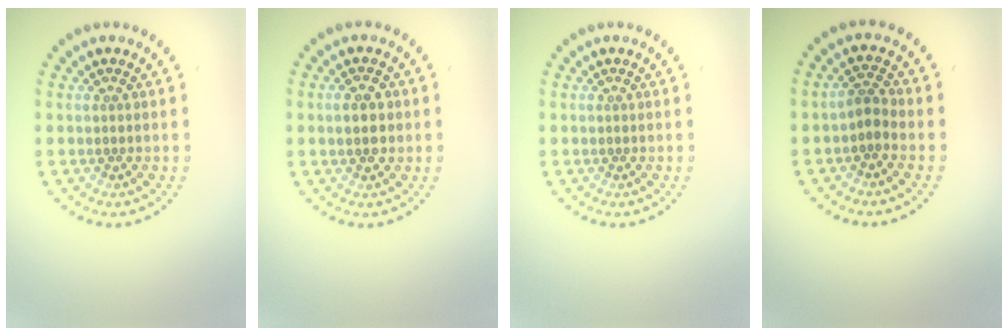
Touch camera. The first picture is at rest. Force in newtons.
{"total": 2.9, "press": 2.9, "slide": 0.1}
{"total": 0.0}
{"total": 1.5, "press": 1.3, "slide": 0.9}